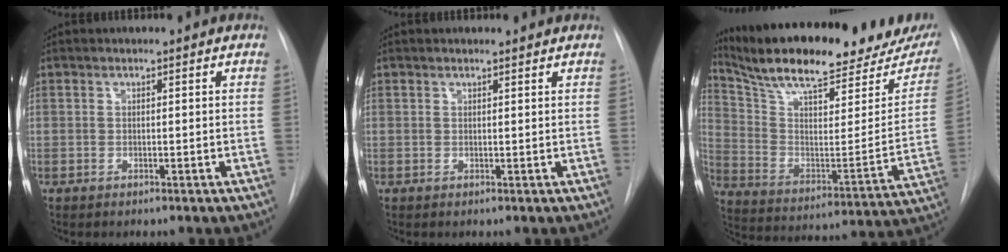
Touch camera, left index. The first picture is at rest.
{"total": 1.4, "force": [1.4, 0.1, 0.1], "torque": [-0.011, 0.004, 0.017]}
{"total": 28.2, "force": [22.9, 6.1, 15.2], "torque": [-0.244, -0.029, 0.326]}